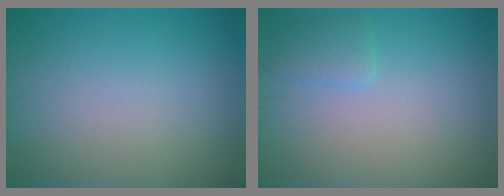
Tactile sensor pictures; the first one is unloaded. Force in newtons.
{"total": 1.4, "press": 1.4, "slide": 0.1}